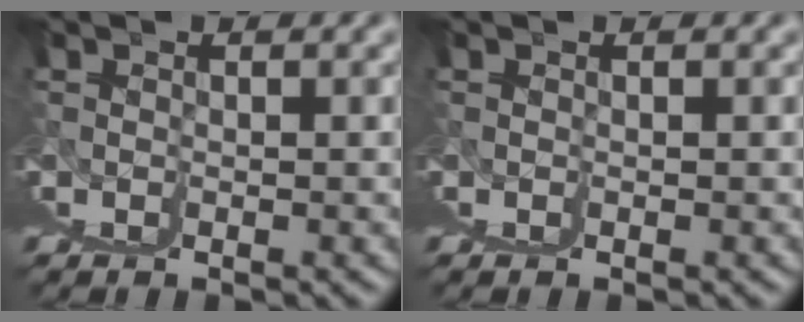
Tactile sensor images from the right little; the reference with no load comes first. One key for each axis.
{"total": 0.0}